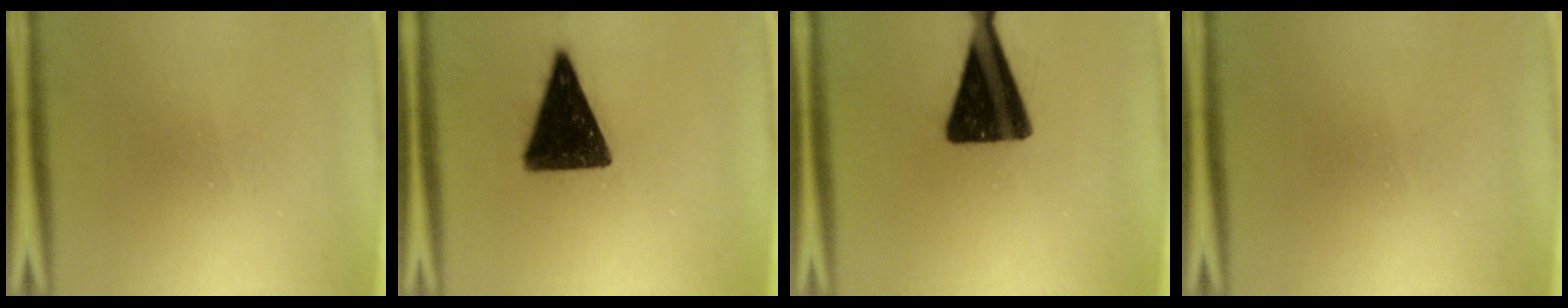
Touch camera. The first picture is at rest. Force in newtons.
{"total": 14.2}
{"total": 15.8}
{"total": 0.0}